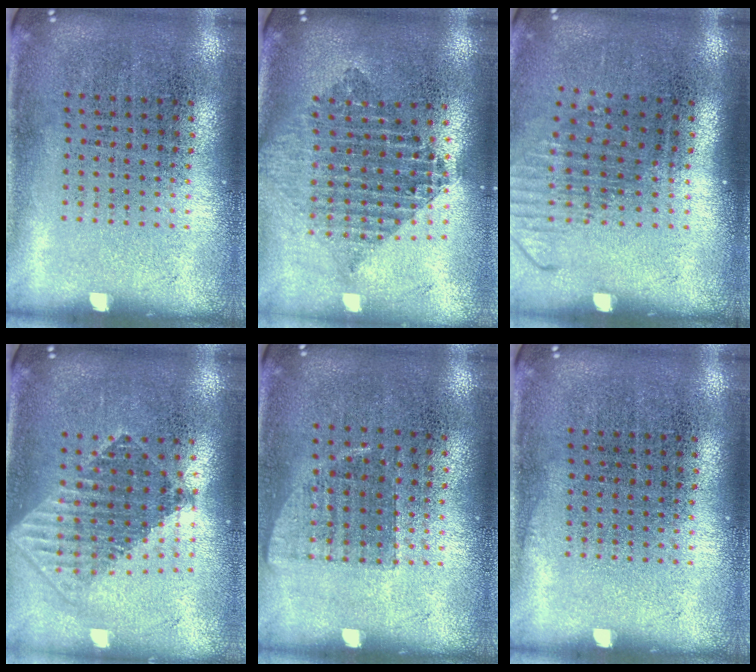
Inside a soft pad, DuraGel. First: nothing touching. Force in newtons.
{"total": 2.1, "press": 1.7, "slide": 1.2}
{"total": 1.3, "press": 1.0, "slide": 0.9}
{"total": 1.7, "press": 1.4, "slide": 1.1}
{"total": 0.6, "press": 0.6, "slide": 0.1}
{"total": 0.0}